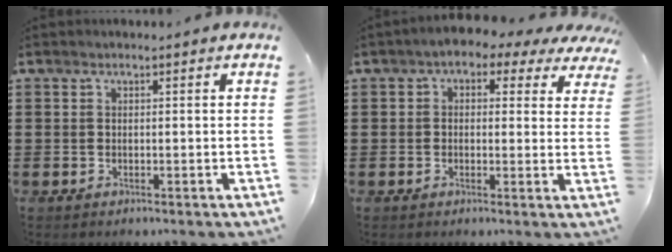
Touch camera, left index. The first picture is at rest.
{"total": 2.5, "force": [0.9, 1.7, 1.6], "torque": [-0.039, 0.001, 0.009]}